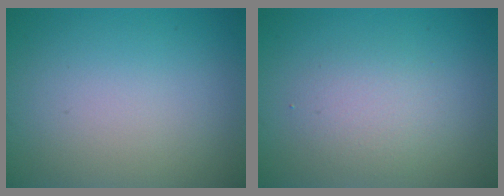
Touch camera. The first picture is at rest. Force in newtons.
{"total": 2.4, "press": 2.4, "slide": 0.0}